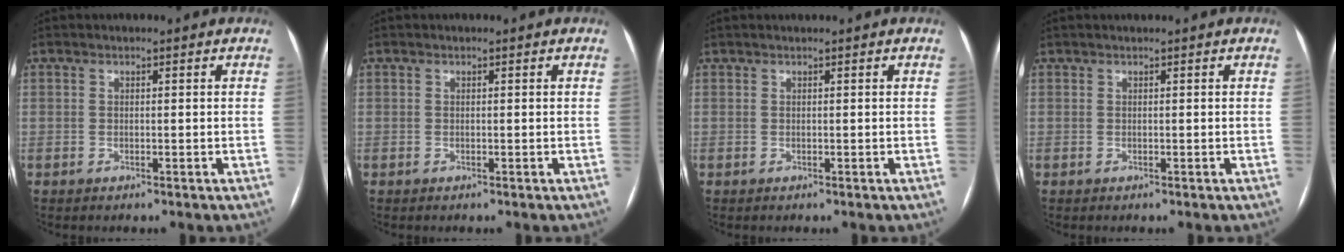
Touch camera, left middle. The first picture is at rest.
{"total": 0.0}
{"total": 0.0}
{"total": 0.0}